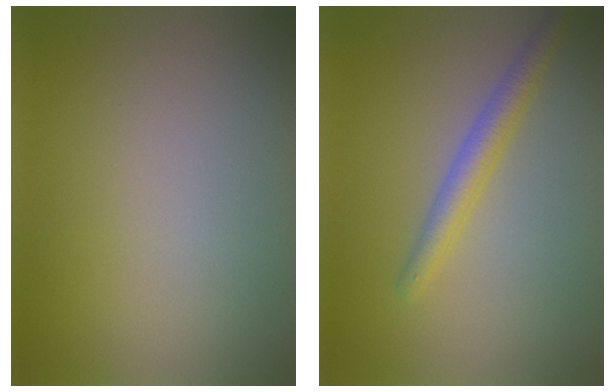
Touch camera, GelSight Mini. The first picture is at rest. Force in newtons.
{"total": 2.7, "press": 2.7, "slide": 0.1}